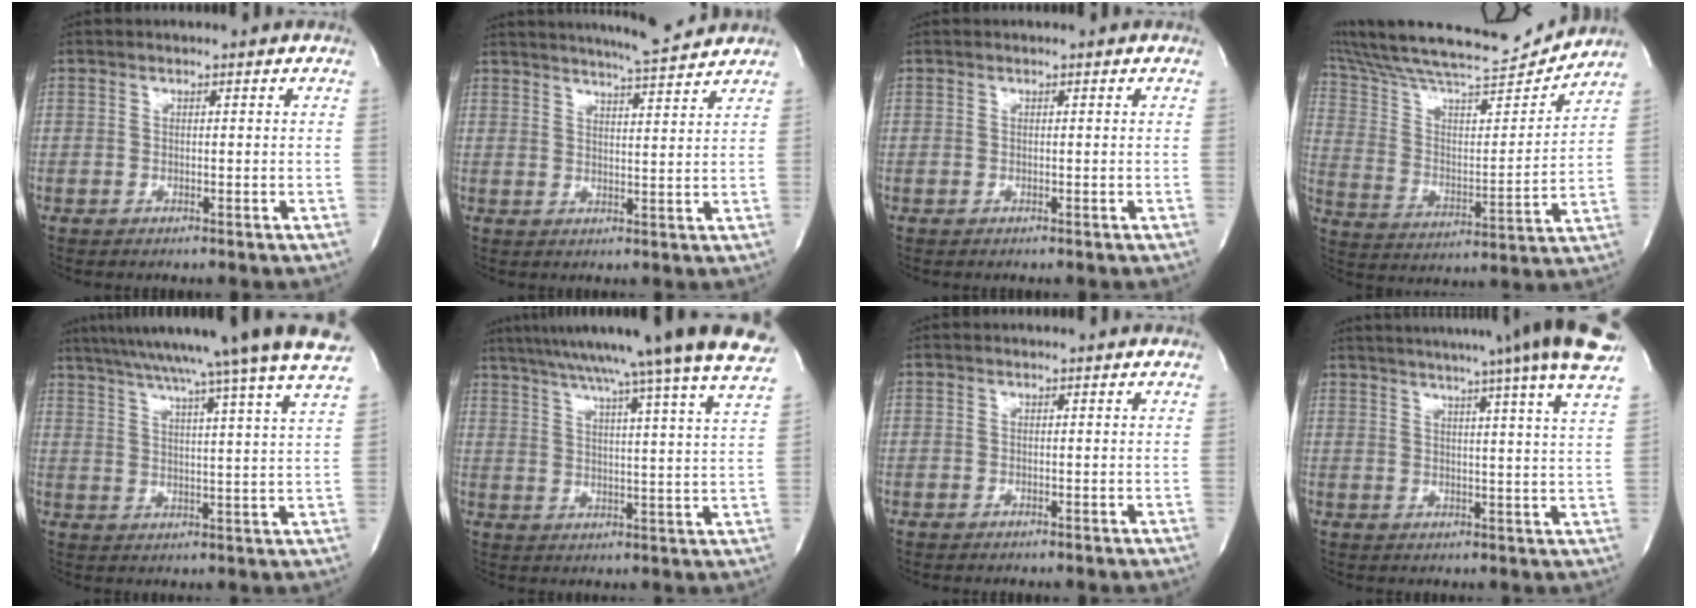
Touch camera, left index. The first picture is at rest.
{"total": 8.9, "force": [8.4, -0.5, 3.1], "torque": [-0.057, -0.004, 0.115]}
{"total": 0.0}
{"total": 19.8, "force": [18.6, 0.8, 6.5], "torque": [-0.122, -0.024, 0.298]}
{"total": 23.5, "force": [19.9, -1.7, 12.4], "torque": [-0.214, -0.021, 0.264]}
{"total": 25.6, "force": [21.9, -1.8, 13.2], "torque": [-0.224, -0.030, 0.286]}
{"total": 0.0}
{"total": 21.5, "force": [17.5, -2.1, 12.3], "torque": [-0.202, -0.024, 0.215]}